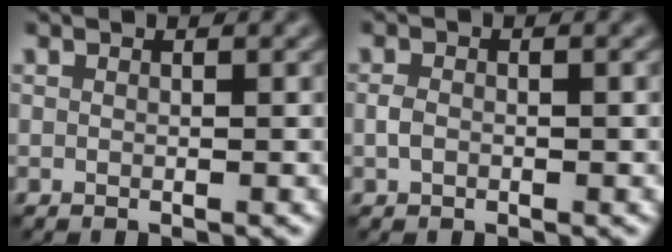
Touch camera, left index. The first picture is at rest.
{"total": 1.4, "force": [-0.3, 0.9, 1.0], "torque": [-0.022, 0.003, -0.007]}